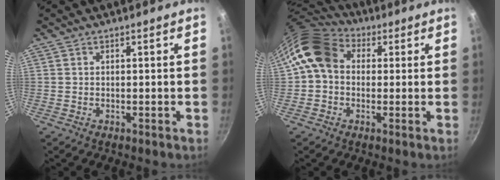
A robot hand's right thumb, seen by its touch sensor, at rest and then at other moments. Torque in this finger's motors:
{"motor_torque": [0.09, 0.48, 0.14, -0.12, 0.18]}